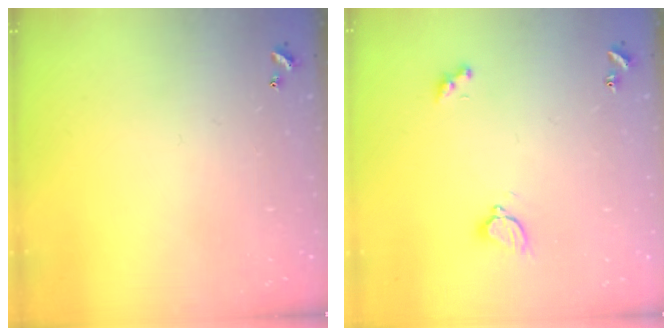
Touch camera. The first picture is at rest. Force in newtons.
{"total": 3.0, "press": 3.0, "slide": 0.5}